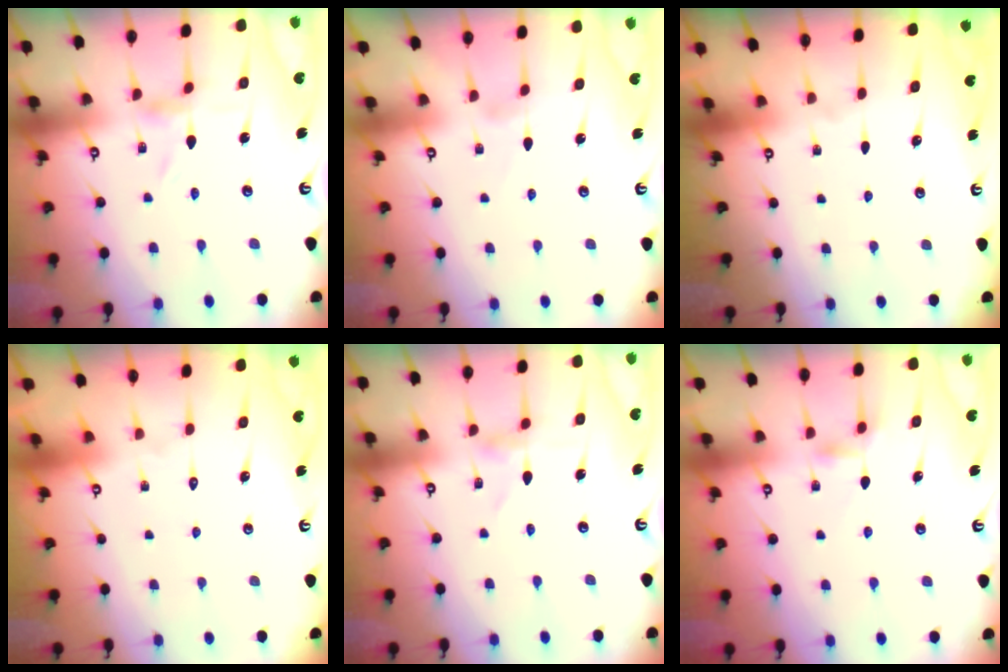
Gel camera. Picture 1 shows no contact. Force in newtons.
{"total": 1.2, "press": 1.2, "slide": 0.1}
{"total": 0.0}
{"total": 1.7, "press": 1.7, "slide": 0.1}
{"total": 0.0}
{"total": 2.9, "press": 2.9, "slide": 0.4}